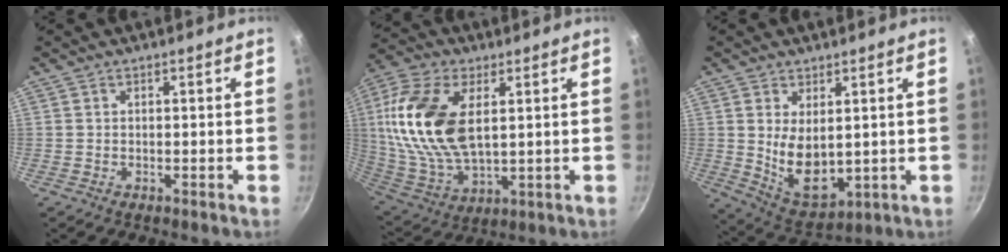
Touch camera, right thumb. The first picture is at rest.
{"total": 20.1, "force": [4.4, 11.1, 16.2], "torque": [-0.320, -0.013, 0.089]}
{"total": 10.0, "force": [1.3, 5.7, 8.2], "torque": [-0.125, -0.027, 0.047]}